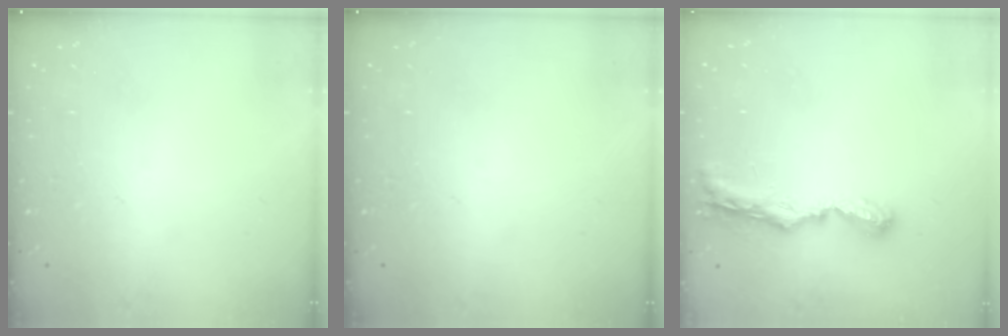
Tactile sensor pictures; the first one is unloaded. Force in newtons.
{"total": 0.0}
{"total": 8.6, "press": 8.5, "slide": 0.8}